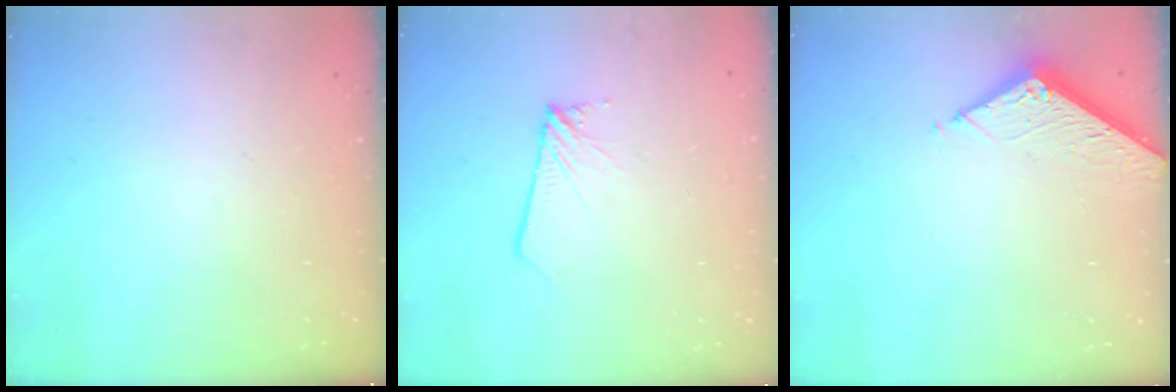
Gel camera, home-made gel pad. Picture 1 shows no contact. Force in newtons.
{"total": 2.0, "press": 2.0, "slide": 0.1}
{"total": 5.9, "press": 5.9, "slide": 0.4}